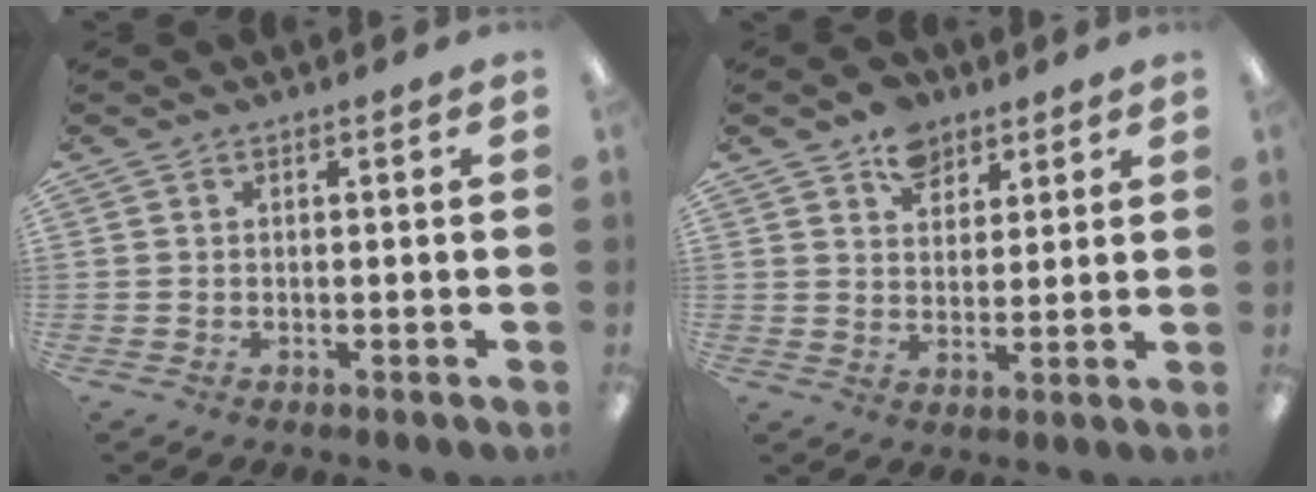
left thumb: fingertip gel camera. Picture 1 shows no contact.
{"total": 8.2, "force": [5.4, 5.4, 2.8], "torque": [-0.037, -0.018, 0.097]}